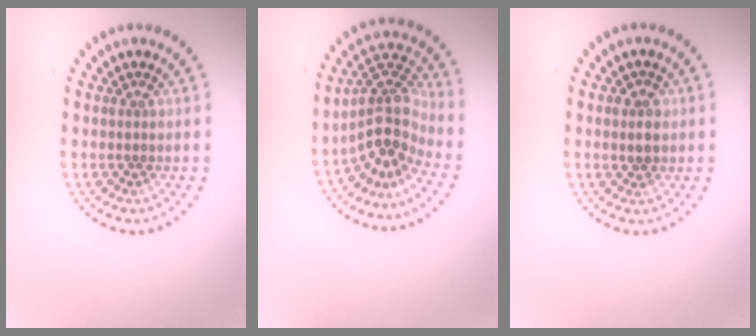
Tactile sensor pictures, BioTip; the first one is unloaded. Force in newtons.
{"total": 4.4, "press": 3.2, "slide": 3.0}
{"total": 1.8, "press": 1.8, "slide": 0.4}